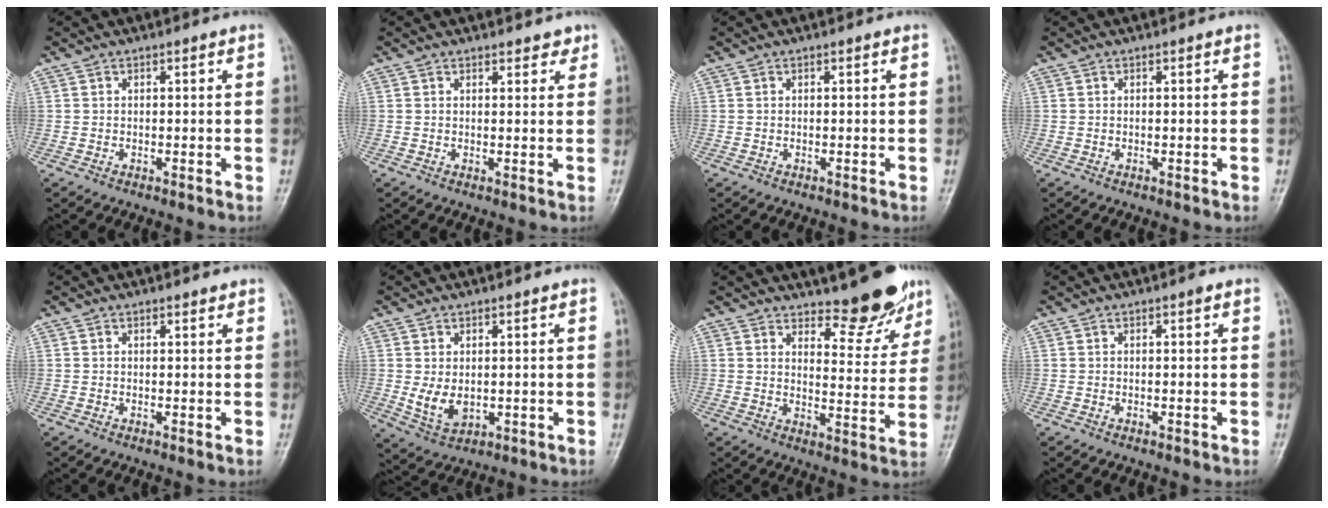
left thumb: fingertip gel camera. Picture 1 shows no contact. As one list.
[{"total": 2.4, "force": [1.9, 1.1, 0.9], "torque": [0.006, -0.010, 0.020]}, {"total": 0.0}, {"total": 0.0}, {"total": 1.0, "force": [0.8, 0.4, 0.4], "torque": [-0.006, -0.005, 0.010]}, {"total": 5.8, "force": [0.6, 3.8, 4.3], "torque": [-0.068, -0.016, 0.025]}, {"total": 10.5, "force": [8.7, 3.5, 4.8], "torque": [-0.034, -0.073, 0.123]}, {"total": 0.6, "force": [0.3, 0.2, 0.5], "torque": [-0.008, 0.000, 0.001]}]